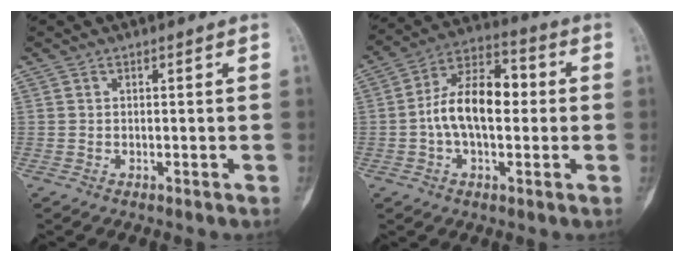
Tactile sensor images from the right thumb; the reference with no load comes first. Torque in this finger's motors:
{"motor_torque": [0.27, 0.30, 0.86, -0.61, 0.38]}